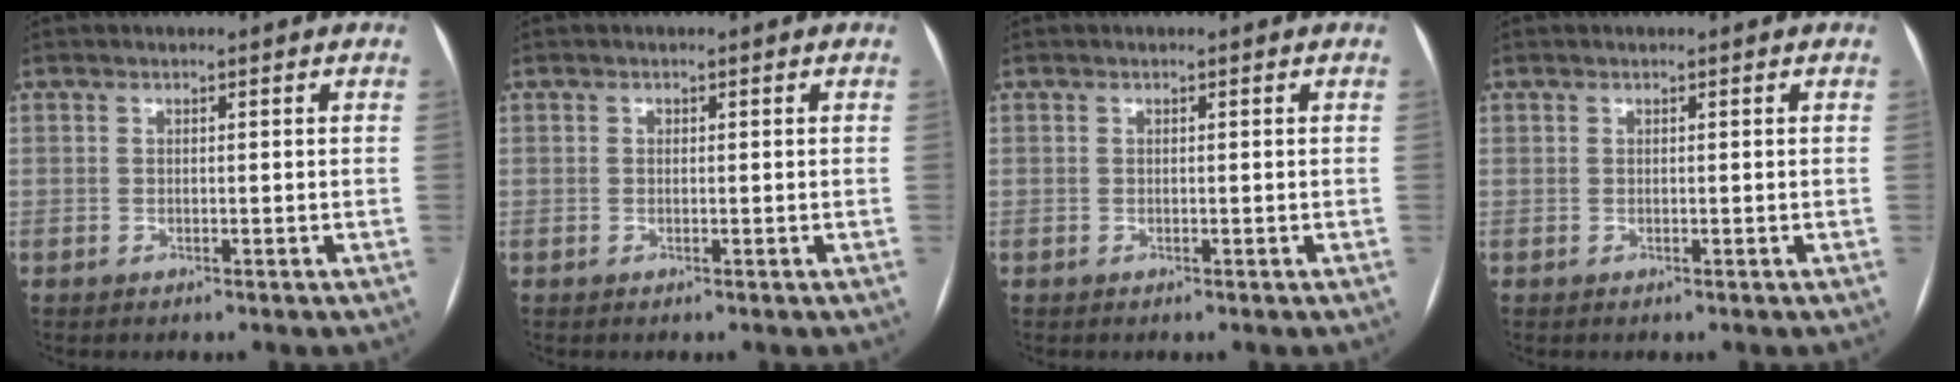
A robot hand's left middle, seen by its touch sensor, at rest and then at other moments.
{"total": 0.0}
{"total": 0.0}
{"total": 0.0}